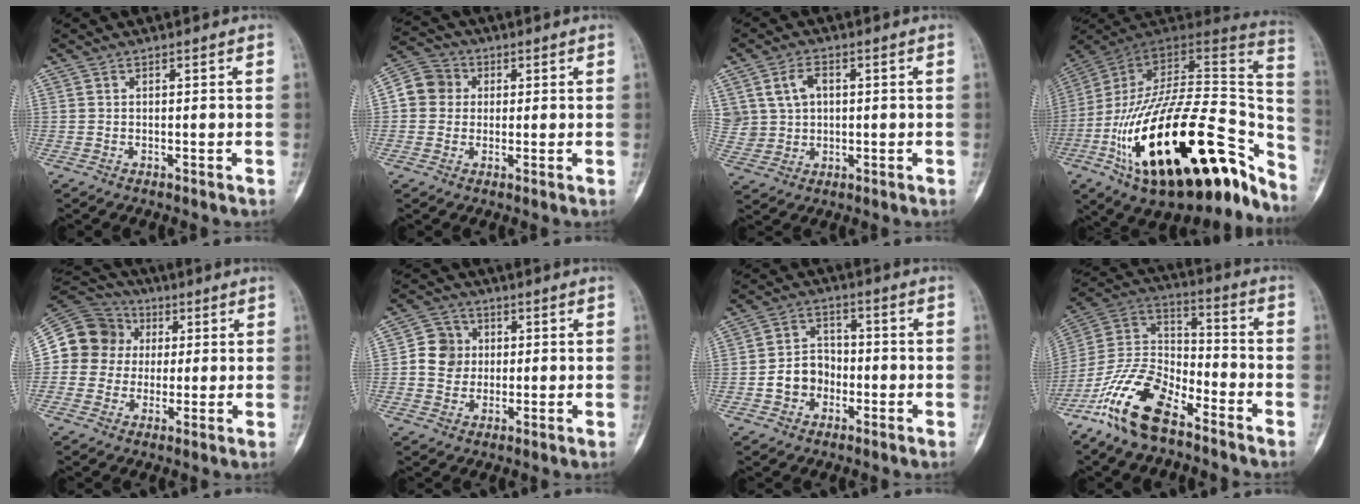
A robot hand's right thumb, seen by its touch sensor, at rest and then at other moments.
{"total": 7.1, "force": [0.8, 6.6, 2.4], "torque": [-0.025, 0.014, 0.002]}
{"total": 7.4, "force": [2.1, 5.8, 4.2], "torque": [-0.064, 0.001, 0.049]}
{"total": 39.0, "force": [-17.1, 17.4, 30.4], "torque": [-0.410, 0.068, -0.263]}
{"total": 13.4, "force": [1.5, 12.7, 3.8], "torque": [-0.047, 0.035, 0.025]}
{"total": 7.1, "force": [0.6, 6.5, 2.7], "torque": [-0.018, 0.005, 0.003]}
{"total": 7.3, "force": [-2.0, 6.2, 3.4], "torque": [-0.033, 0.031, -0.042]}
{"total": 17.0, "force": [-11.1, 7.6, 10.4], "torque": [-0.197, 0.068, -0.216]}